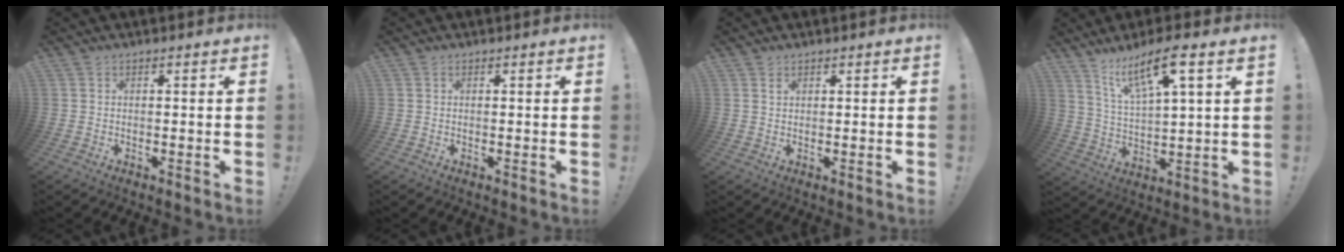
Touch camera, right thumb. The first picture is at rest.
{"total": 0.0}
{"total": 1.3, "force": [1.1, 0.6, 0.5], "torque": [-0.004, -0.003, 0.019]}
{"total": 12.7, "force": [8.0, 2.8, 9.6], "torque": [-0.165, -0.033, 0.130]}